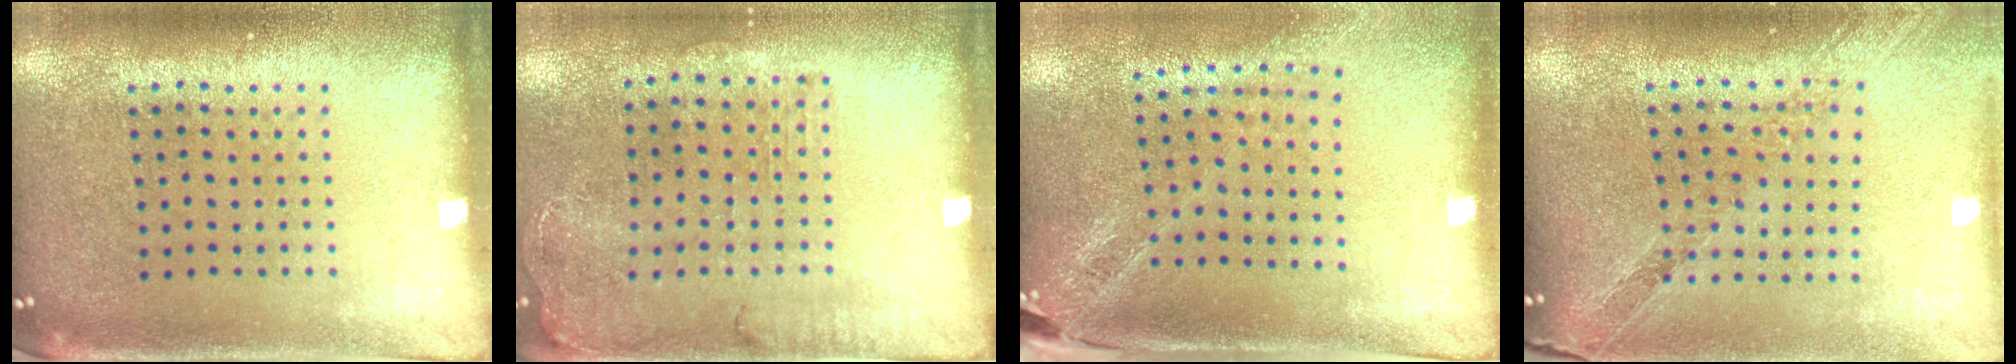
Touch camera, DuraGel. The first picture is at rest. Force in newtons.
{"total": 1.4, "press": 1.2, "slide": 0.7}
{"total": 1.9, "press": 1.6, "slide": 1.0}
{"total": 1.1, "press": 1.1, "slide": 0.2}